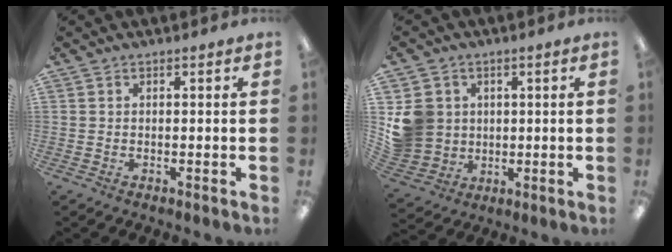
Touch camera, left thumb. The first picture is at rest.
{"total": 9.9, "force": [2.0, 9.4, 2.7], "torque": [-0.072, 0.004, 0.049]}